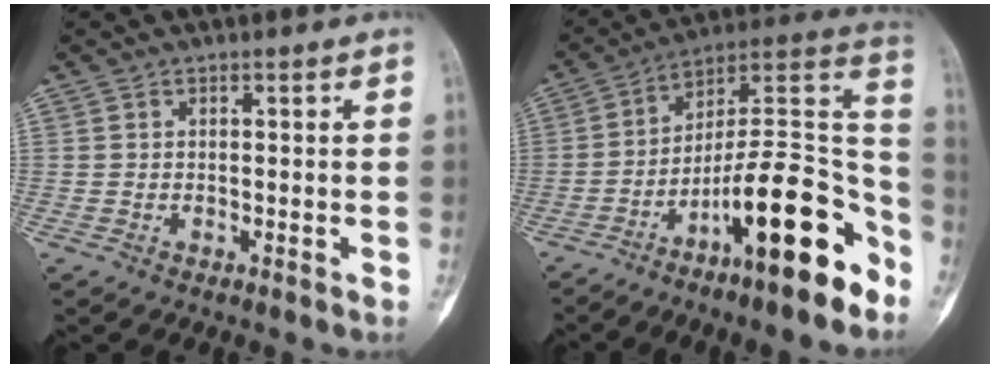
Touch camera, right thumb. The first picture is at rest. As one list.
[{"total": 20.3, "force": [-11.0, 4.7, 16.4], "torque": [-0.246, 0.088, -0.180]}]